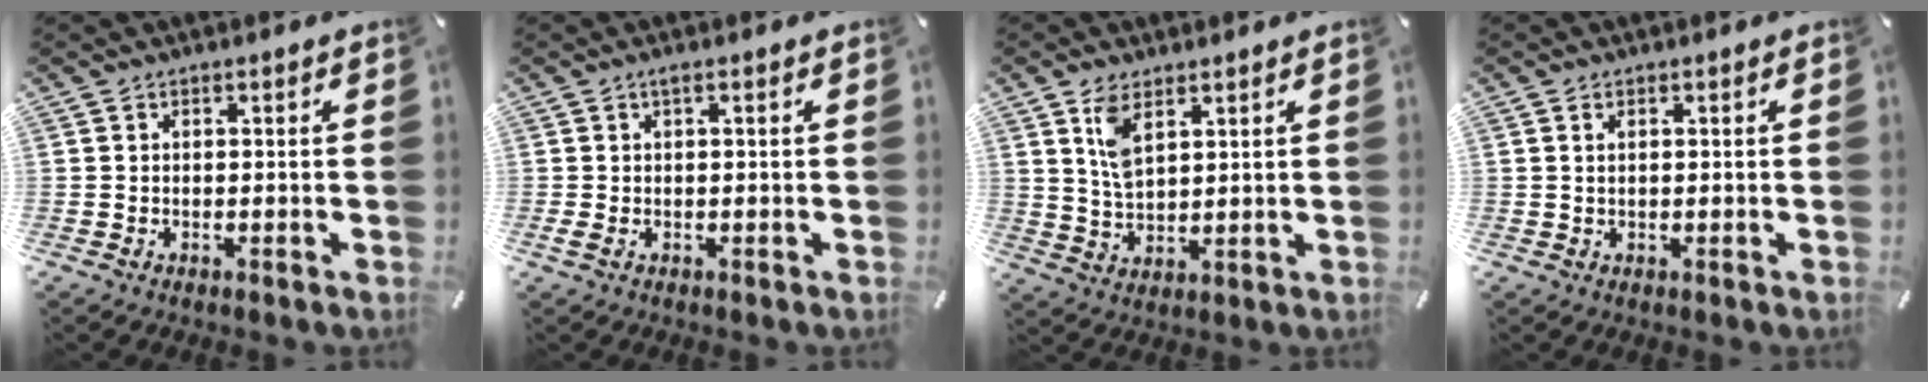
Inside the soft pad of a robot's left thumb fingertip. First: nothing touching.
{"total": 2.1, "force": [0.1, 0.4, 2.0], "torque": [-0.036, 0.001, 0.000]}
{"total": 6.7, "force": [3.8, 3.5, 4.4], "torque": [-0.095, -0.007, 0.067]}
{"total": 1.2, "force": [0.3, 0.6, 1.0], "torque": [-0.021, 0.002, 0.005]}